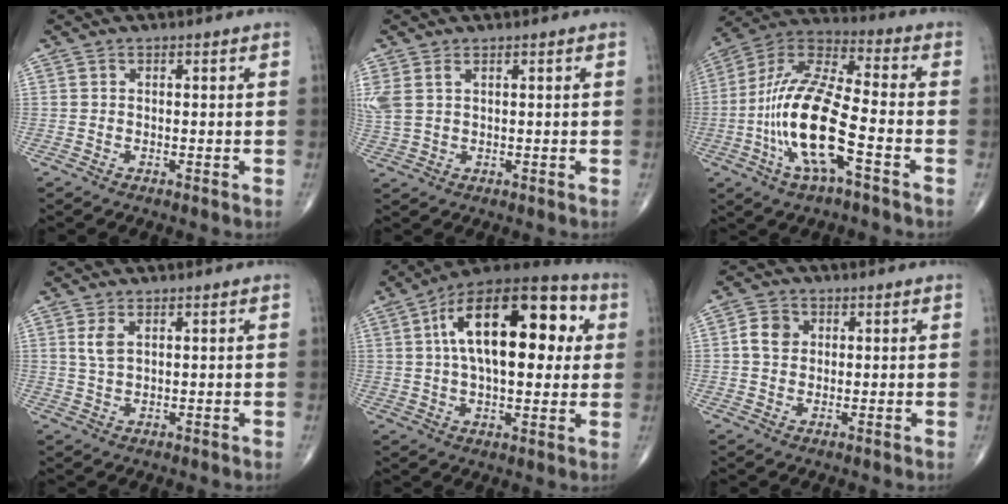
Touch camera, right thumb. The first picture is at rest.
{"total": 4.5, "force": [1.7, 2.5, 3.3], "torque": [-0.098, 0.011, 0.045]}
{"total": 18.1, "force": [-5.2, 5.5, 16.5], "torque": [-0.340, 0.036, -0.101]}
{"total": 2.8, "force": [1.2, 1.3, 2.2], "torque": [-0.046, -0.002, 0.030]}
{"total": 23.8, "force": [5.5, 11.3, 20.2], "torque": [-0.296, 0.020, 0.075]}
{"total": 4.2, "force": [0.7, 3.4, 2.4], "torque": [-0.040, 0.004, 0.009]}